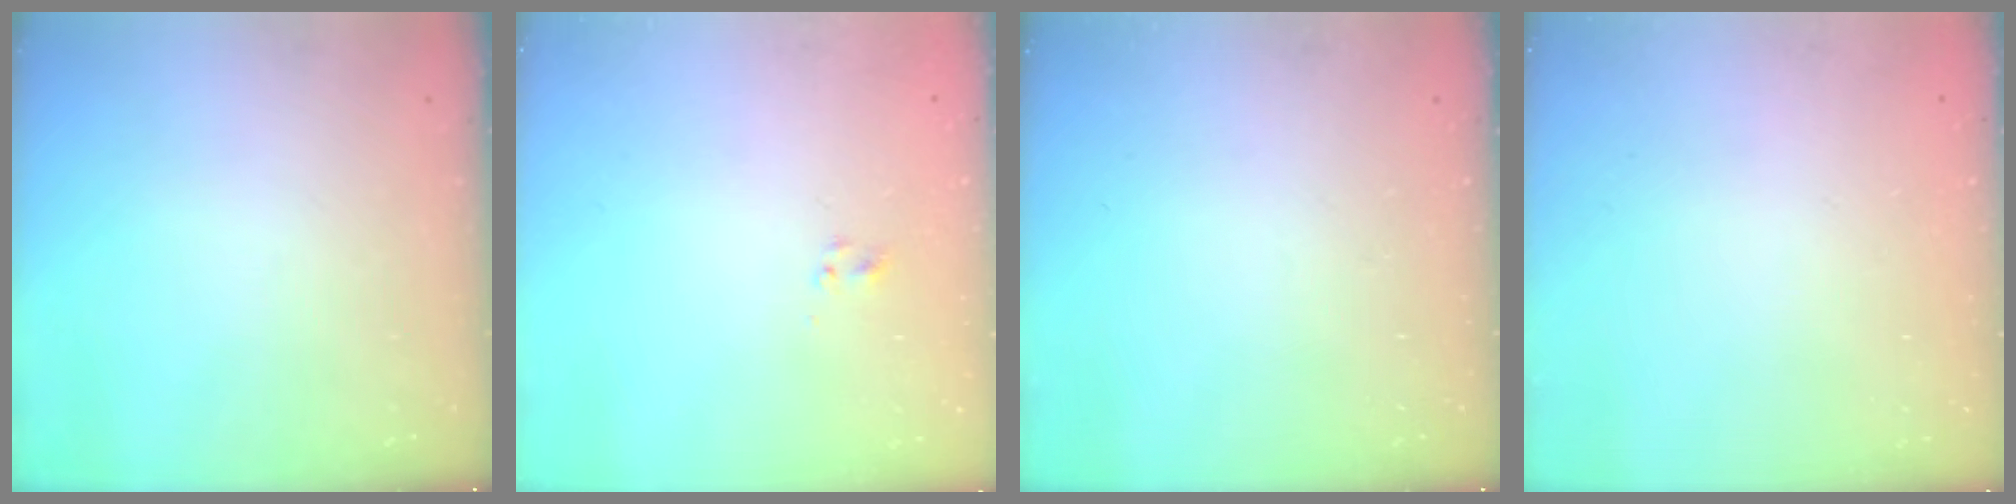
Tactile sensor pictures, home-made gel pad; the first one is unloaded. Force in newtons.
{"total": 1.3, "press": 1.1, "slide": 0.8}
{"total": 0.0}
{"total": 1.7, "press": 1.7, "slide": 0.2}